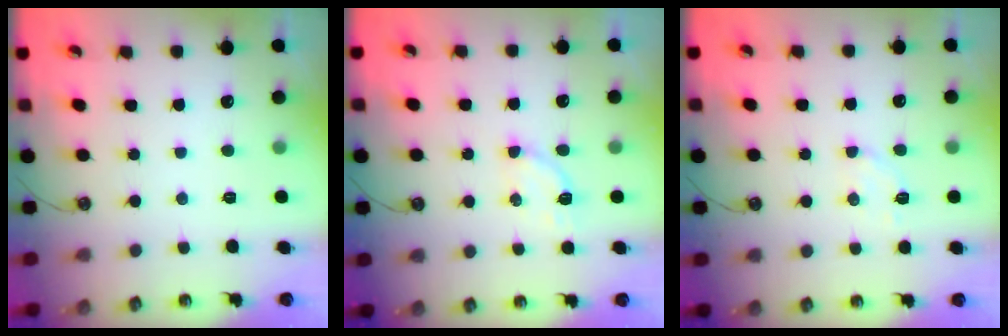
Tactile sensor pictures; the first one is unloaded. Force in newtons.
{"total": 4.2, "press": 4.1, "slide": 0.5}
{"total": 4.9, "press": 4.8, "slide": 0.7}